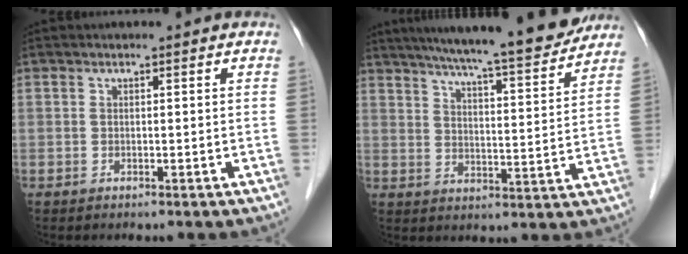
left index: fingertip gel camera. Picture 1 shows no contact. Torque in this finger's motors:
{"motor_torque": [1.06, -0.96, 0.81, 0.19]}